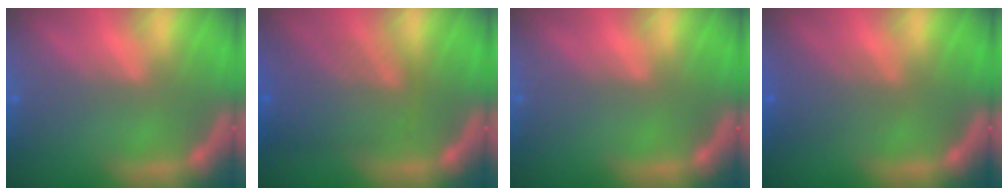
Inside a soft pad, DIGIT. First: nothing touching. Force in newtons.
{"total": 6.6}
{"total": 0.0}
{"total": 3.0}